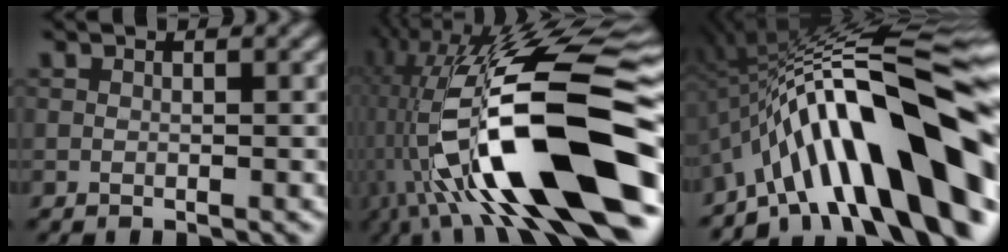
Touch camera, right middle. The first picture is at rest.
{"total": 17.0, "force": [-4.7, 5.7, 15.3], "torque": [-0.269, 0.030, -0.070]}
{"total": 17.0, "force": [-5.0, 5.0, 15.4], "torque": [-0.196, 0.068, -0.089]}